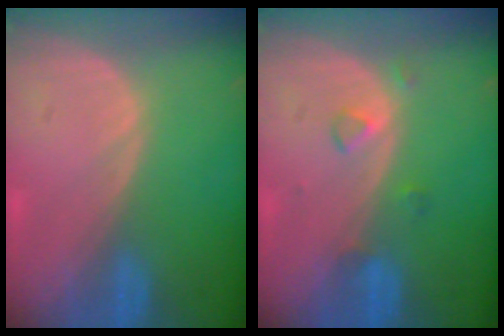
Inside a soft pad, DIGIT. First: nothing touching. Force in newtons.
{"total": 2.1, "press": 2.1, "slide": 0.1}